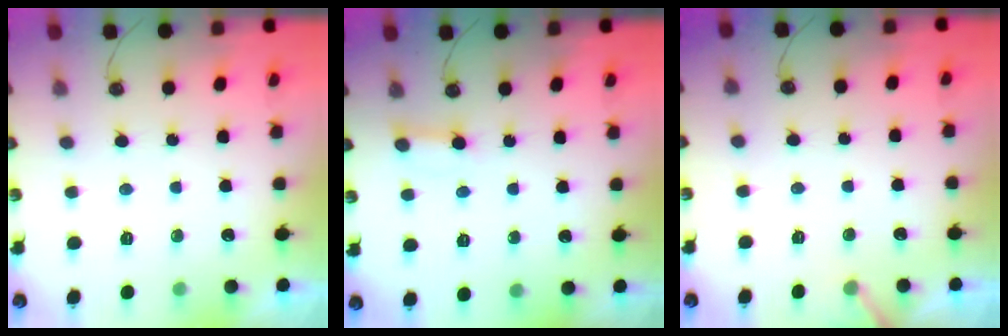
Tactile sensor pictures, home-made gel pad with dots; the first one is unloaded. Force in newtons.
{"total": 2.7, "press": 2.7, "slide": 0.2}
{"total": 3.7, "press": 3.7, "slide": 0.3}